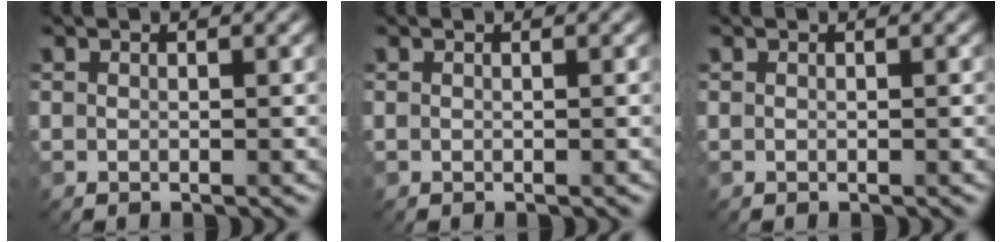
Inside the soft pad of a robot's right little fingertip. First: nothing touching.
{"total": 0.0}
{"total": 0.0}